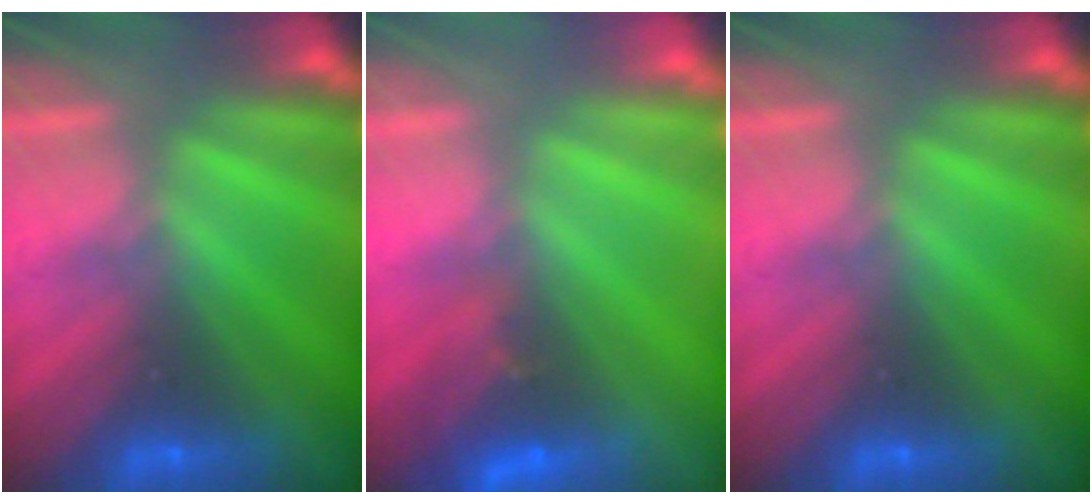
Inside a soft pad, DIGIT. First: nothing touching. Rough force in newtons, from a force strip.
{"total": 2.7}
{"total": 0.0}